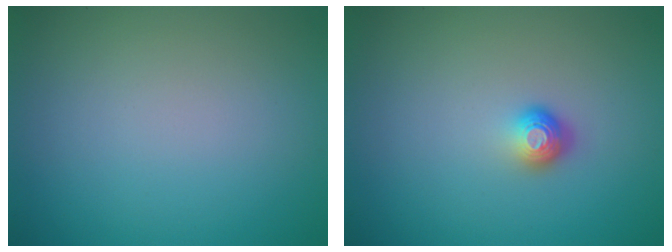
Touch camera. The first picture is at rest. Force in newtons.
{"total": 1.7, "press": 1.2, "slide": 1.3}